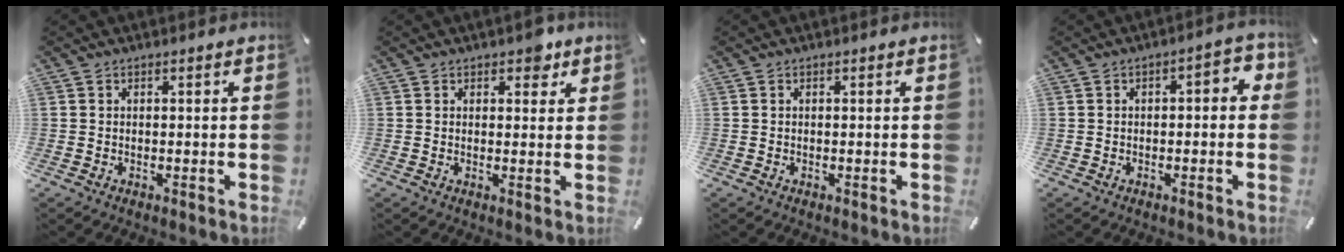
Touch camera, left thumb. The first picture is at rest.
{"total": 3.5, "force": [2.2, 2.0, 1.8], "torque": [-0.009, -0.003, 0.032]}
{"total": 0.0}
{"total": 4.0, "force": [-1.2, 1.9, 3.3], "torque": [-0.048, 0.016, -0.027]}